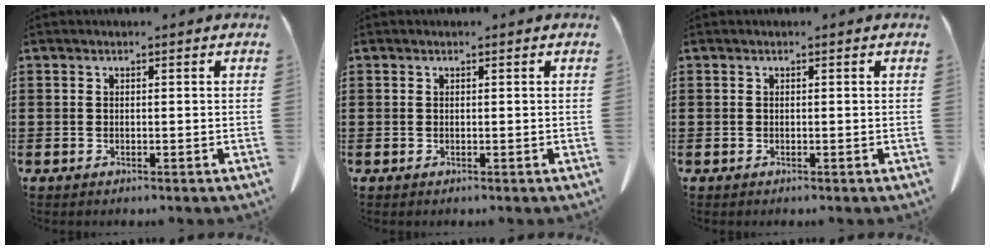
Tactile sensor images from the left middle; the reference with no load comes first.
{"total": 0.0}
{"total": 0.0}